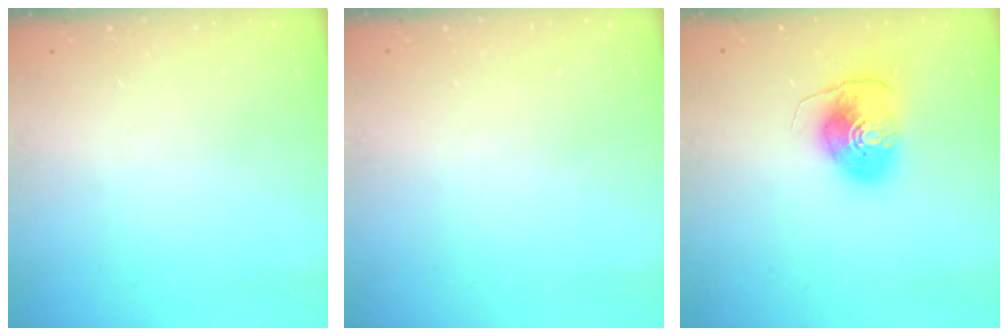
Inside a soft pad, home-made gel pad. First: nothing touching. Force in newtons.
{"total": 0.9, "press": 0.9, "slide": 0.1}
{"total": 10.0, "press": 9.9, "slide": 1.4}